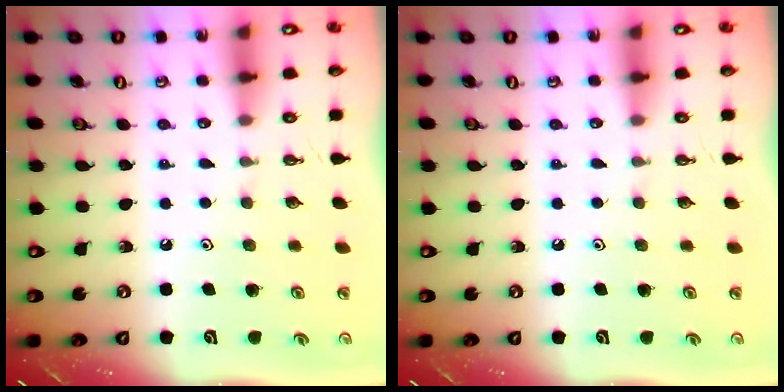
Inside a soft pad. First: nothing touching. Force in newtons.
{"total": 0.0}